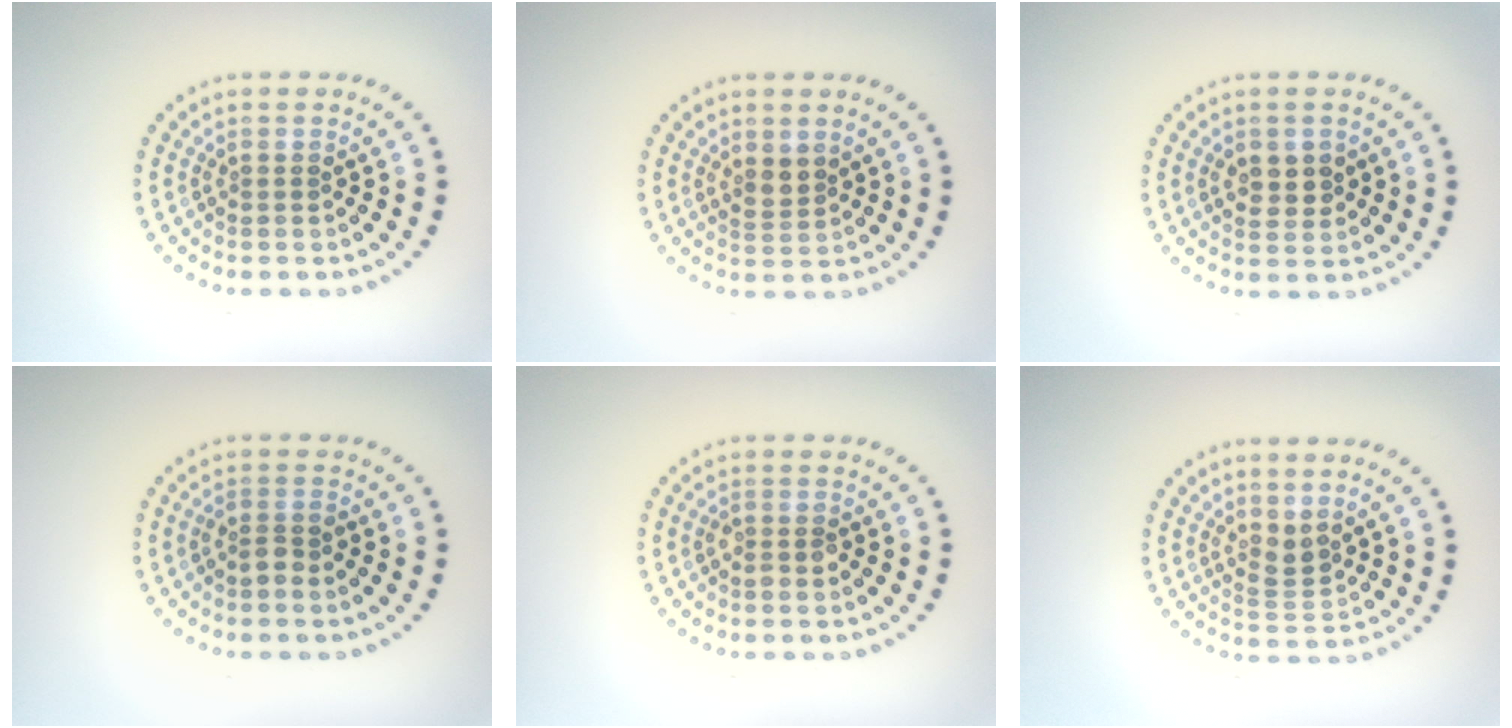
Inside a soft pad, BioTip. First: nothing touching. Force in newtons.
{"total": 1.6, "press": 1.4, "slide": 0.8}
{"total": 2.6, "press": 2.6, "slide": 0.6}
{"total": 1.5, "press": 1.3, "slide": 0.8}
{"total": 1.0, "press": 1.0, "slide": 0.4}
{"total": 1.8, "press": 1.4, "slide": 1.2}